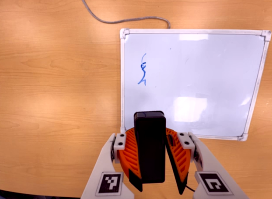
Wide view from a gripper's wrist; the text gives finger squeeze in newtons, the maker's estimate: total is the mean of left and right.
{"total": 9.9, "left": 9.8, "right": 9.9}